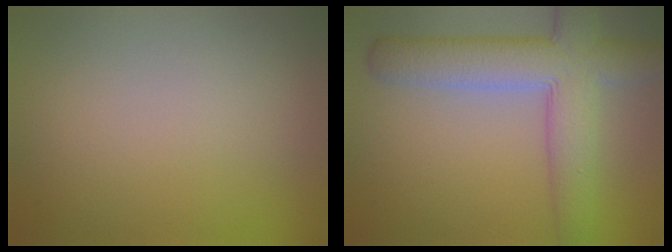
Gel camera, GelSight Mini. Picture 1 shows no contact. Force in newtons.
{"total": 8.4, "press": 8.4, "slide": 0.6}